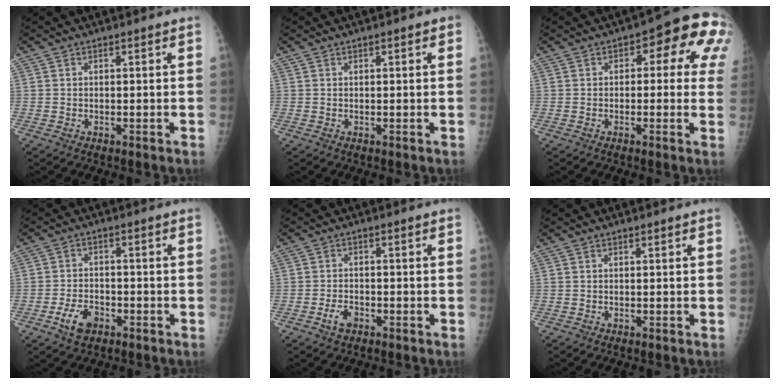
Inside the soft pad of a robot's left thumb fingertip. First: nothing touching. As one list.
[{"total": 1.4, "force": [0.6, 0.5, 1.2], "torque": [-0.014, 0.002, 0.006]}, {"total": 12.0, "force": [3.0, 6.1, 9.9], "torque": [-0.063, 0.021, 0.023]}, {"total": 5.3, "force": [-2.8, 3.2, 3.2], "torque": [-0.054, 0.017, -0.049]}, {"total": 2.9, "force": [-1.6, 1.7, 1.7], "torque": [-0.031, 0.012, -0.028]}, {"total": 0.0}]